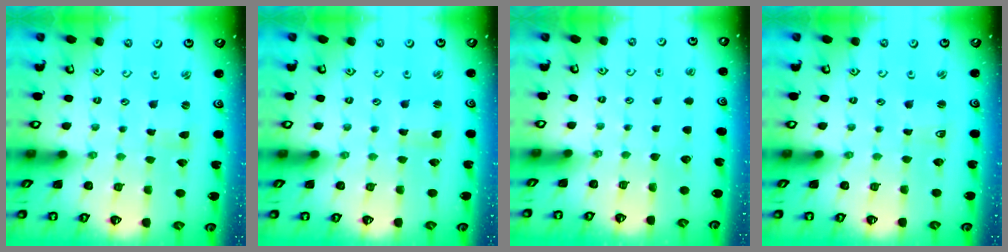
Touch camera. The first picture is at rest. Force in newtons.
{"total": 1.1, "press": 1.0, "slide": 0.2}
{"total": 0.0}
{"total": 2.0, "press": 2.0, "slide": 0.3}